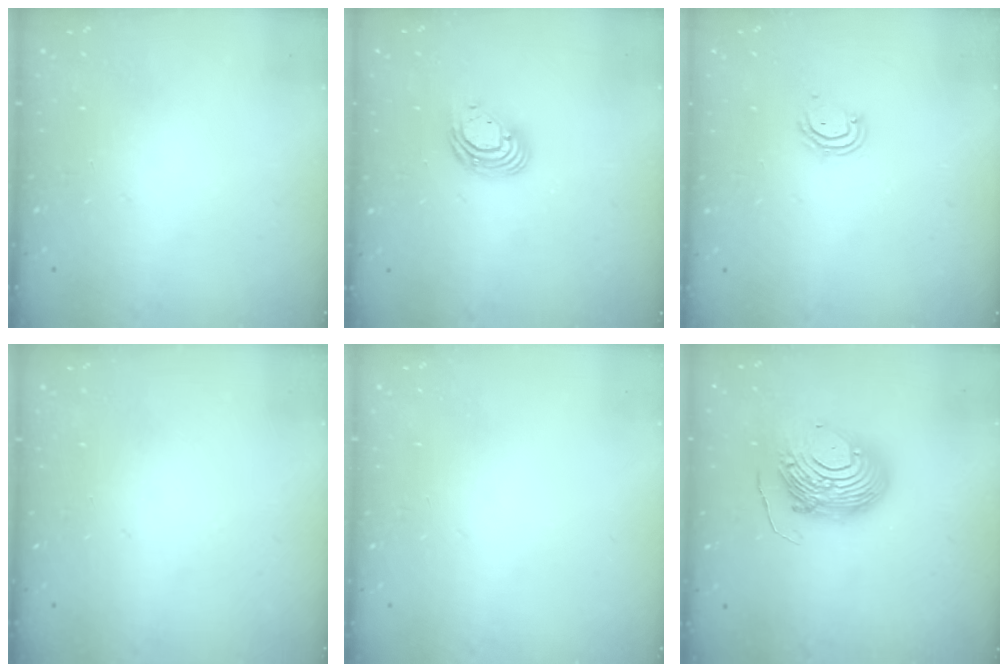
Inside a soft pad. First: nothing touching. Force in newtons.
{"total": 10.5, "press": 10.4, "slide": 1.9}
{"total": 4.2, "press": 4.2, "slide": 0.4}
{"total": 0.0}
{"total": 0.0}
{"total": 15.1, "press": 15.1, "slide": 1.6}